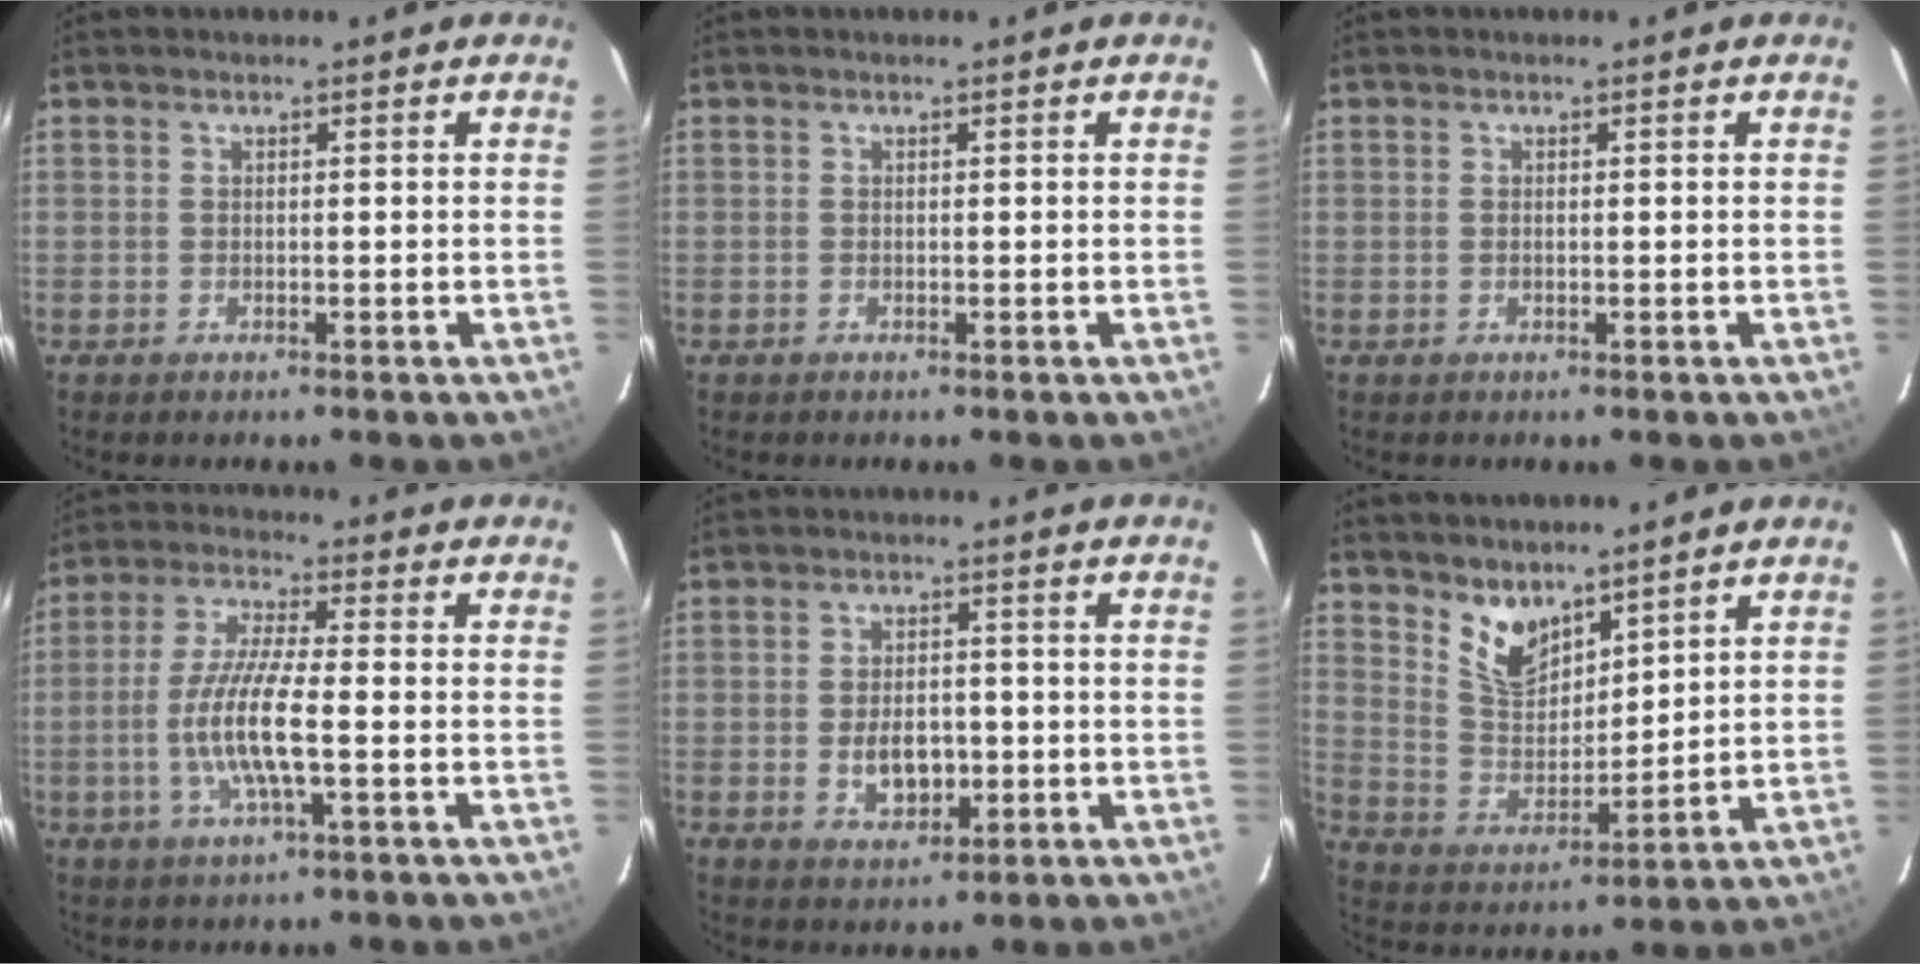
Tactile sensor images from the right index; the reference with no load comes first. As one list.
[{"total": 0.0}, {"total": 0.0}, {"total": 10.5, "force": [-2.4, 1.5, 10.1], "torque": [-0.205, -0.003, -0.048]}, {"total": 6.4, "force": [-1.4, 4.1, 4.7], "torque": [-0.090, 0.000, -0.014]}, {"total": 8.5, "force": [6.4, 4.0, 3.7], "torque": [-0.065, -0.001, 0.131]}]